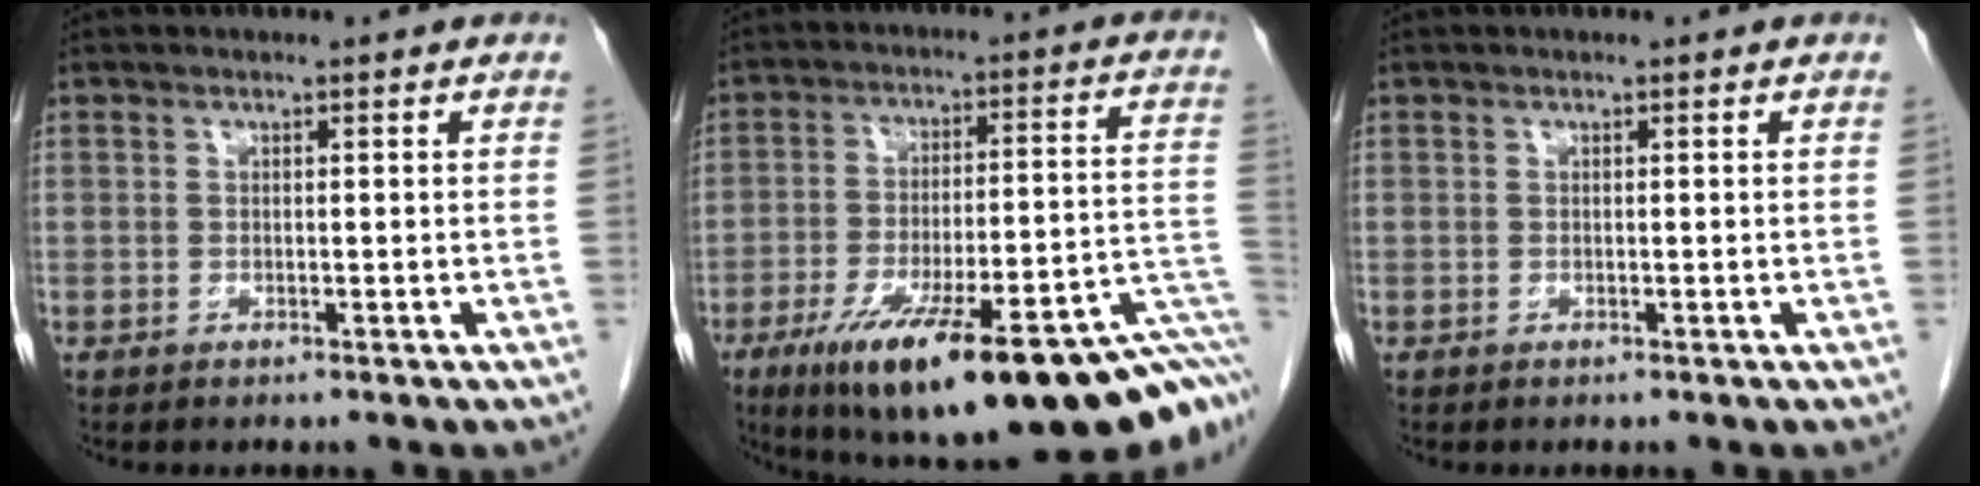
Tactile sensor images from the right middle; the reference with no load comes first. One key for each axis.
{"total": 26.9, "fx": -16.0, "fy": 3.9, "fz": 21.2, "tx": -0.235, "ty": 0.001, "tz": -0.239}
{"total": 0.0}